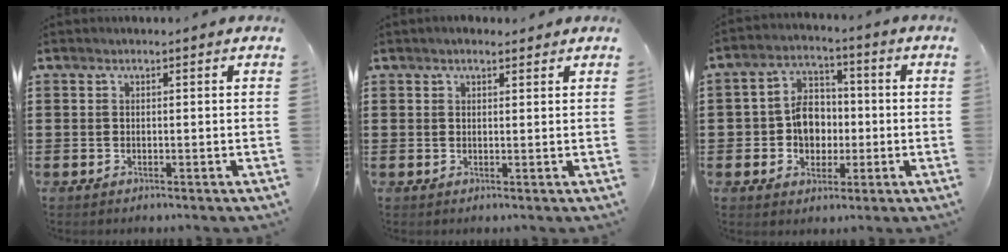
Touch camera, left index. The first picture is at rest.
{"total": 1.5, "force": [1.2, 0.6, 0.7], "torque": [-0.015, 0.006, 0.023]}
{"total": 6.9, "force": [-0.5, 5.6, 4.1], "torque": [-0.088, 0.012, -0.012]}